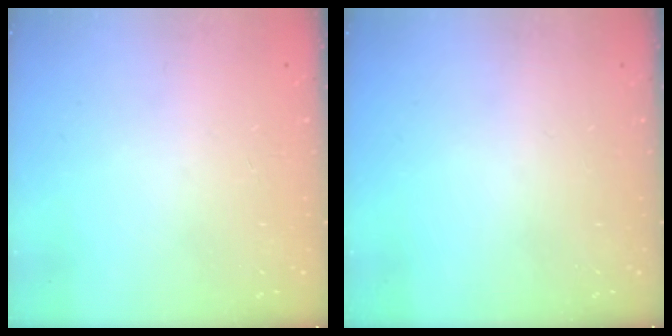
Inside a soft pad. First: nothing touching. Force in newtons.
{"total": 0.0}